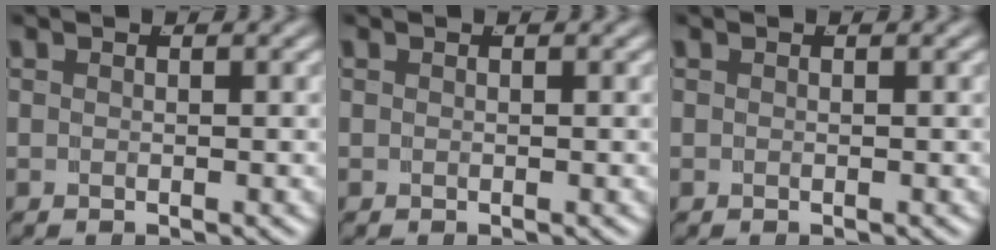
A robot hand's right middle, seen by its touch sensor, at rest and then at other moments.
{"total": 0.0}
{"total": 0.0}